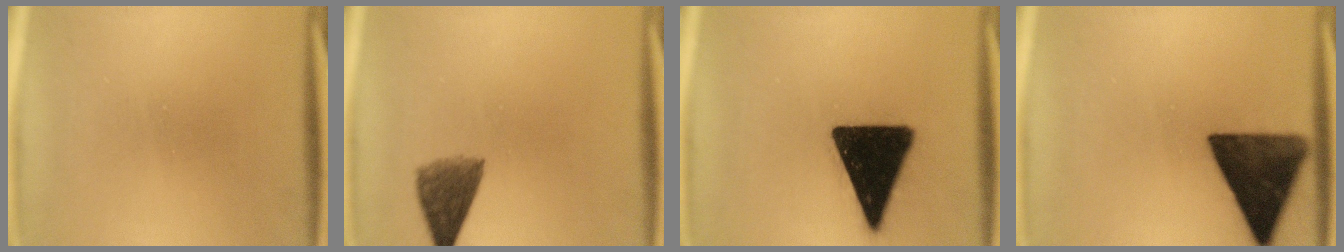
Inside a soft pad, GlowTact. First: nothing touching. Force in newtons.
{"total": 5.5}
{"total": 18.8}
{"total": 13.4}